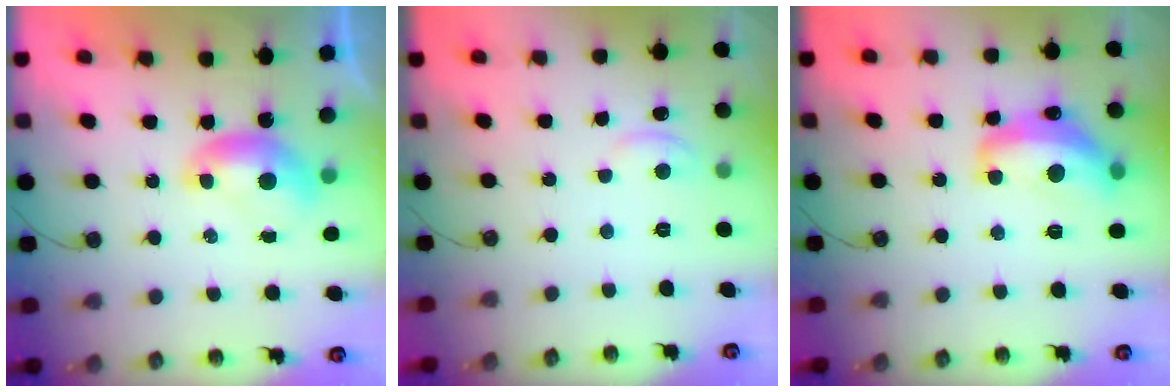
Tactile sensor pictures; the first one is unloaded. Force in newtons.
{"total": 2.6, "press": 2.6, "slide": 0.3}
{"total": 10.4, "press": 10.4, "slide": 0.8}